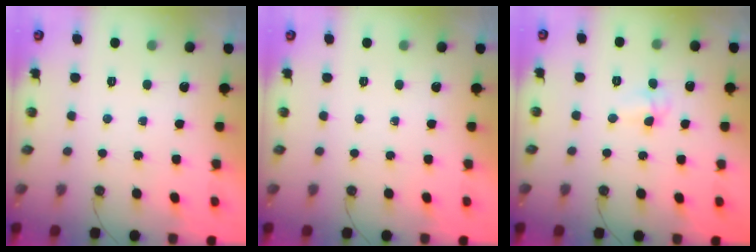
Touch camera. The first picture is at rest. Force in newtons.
{"total": 0.0}
{"total": 3.2, "press": 3.1, "slide": 0.8}